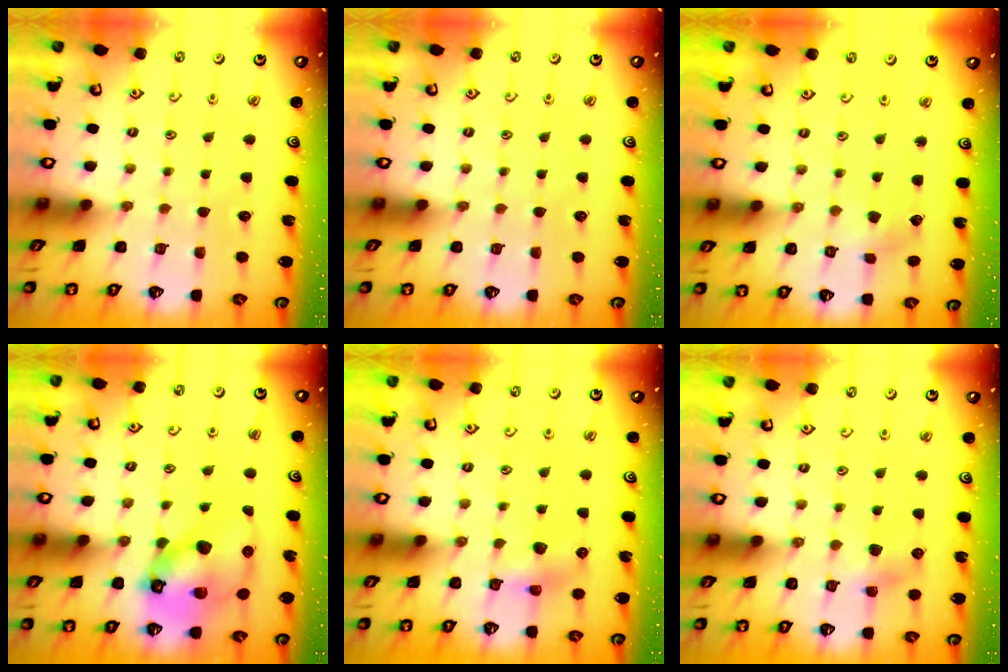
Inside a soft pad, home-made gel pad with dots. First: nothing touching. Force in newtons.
{"total": 0.0}
{"total": 1.8, "press": 1.8, "slide": 0.1}
{"total": 15.2, "press": 15.1, "slide": 2.1}
{"total": 6.0, "press": 5.9, "slide": 0.8}
{"total": 6.1, "press": 6.1, "slide": 1.0}